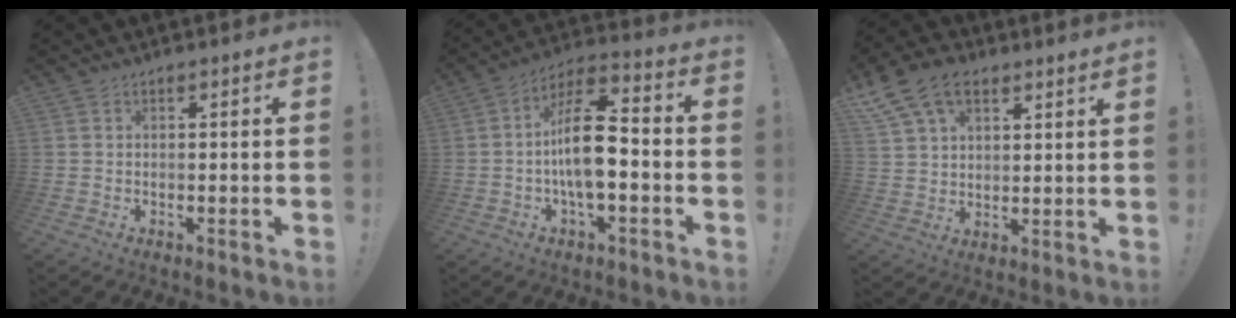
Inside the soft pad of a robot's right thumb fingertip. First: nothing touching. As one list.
[{"total": 15.3, "force": [-2.2, 6.8, 13.5], "torque": [-0.225, 0.014, -0.040]}, {"total": 11.4, "force": [7.1, 6.9, 5.7], "torque": [-0.110, -0.026, 0.141]}]